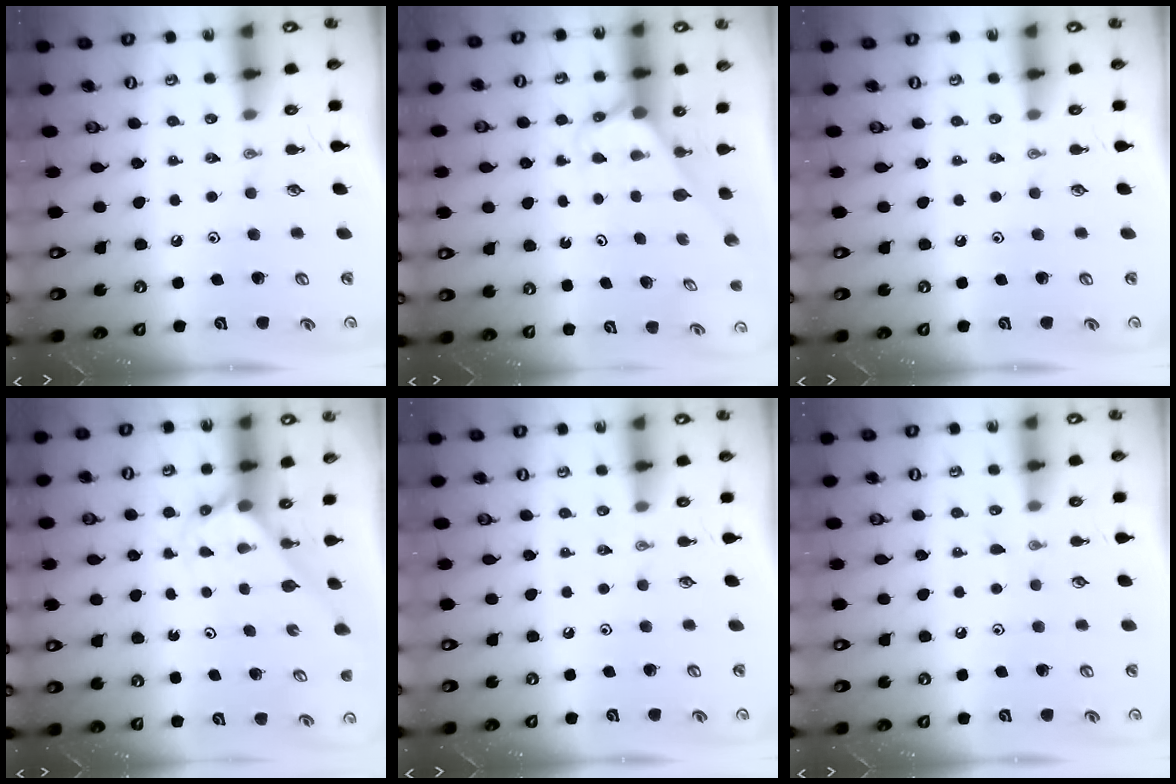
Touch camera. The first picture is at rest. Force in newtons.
{"total": 2.6, "press": 2.6, "slide": 0.2}
{"total": 0.0}
{"total": 2.4, "press": 2.4, "slide": 0.2}
{"total": 0.0}
{"total": 5.6, "press": 5.6, "slide": 0.5}